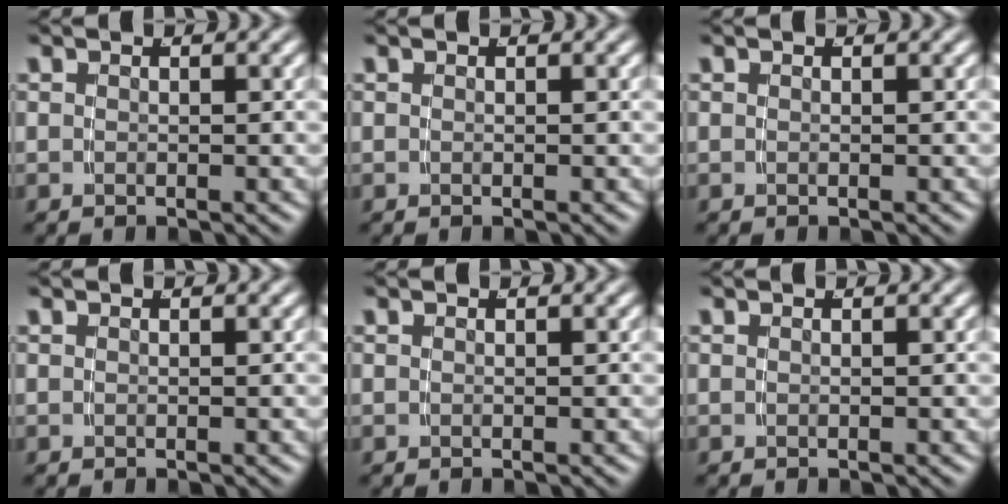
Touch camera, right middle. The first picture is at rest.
{"total": 0.0}
{"total": 0.0}
{"total": 0.0}
{"total": 0.0}
{"total": 1.2, "force": [-0.2, -1.2, -0.3], "torque": [0.015, -0.009, 0.005]}